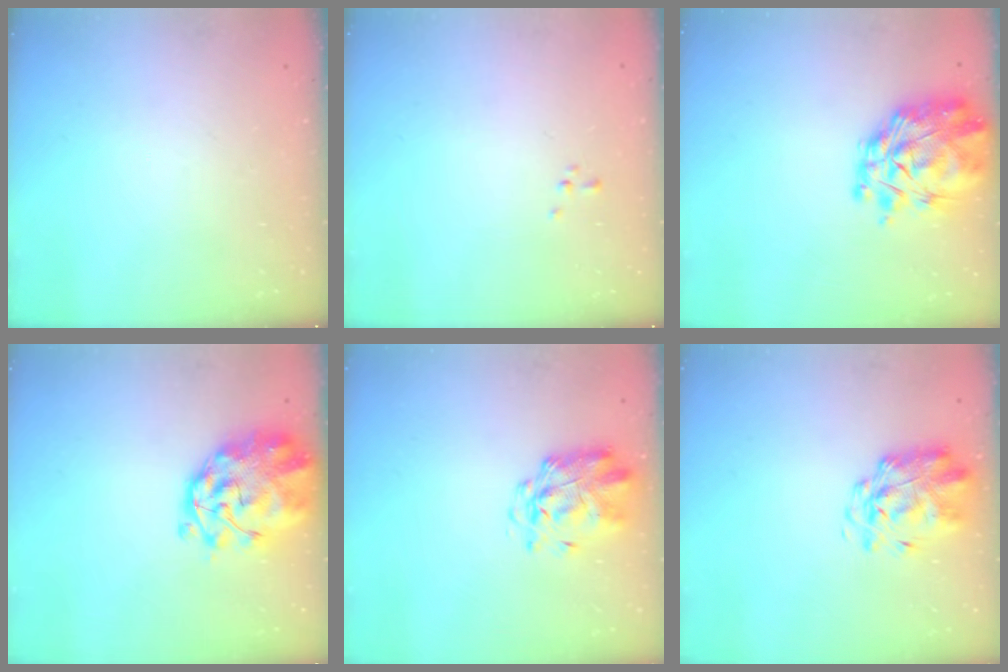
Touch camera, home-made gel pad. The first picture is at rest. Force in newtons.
{"total": 0.7, "press": 0.6, "slide": 0.1}
{"total": 8.3, "press": 7.6, "slide": 3.3}
{"total": 3.8, "press": 3.6, "slide": 1.2}
{"total": 2.8, "press": 2.7, "slide": 0.8}
{"total": 3.0, "press": 2.9, "slide": 0.8}